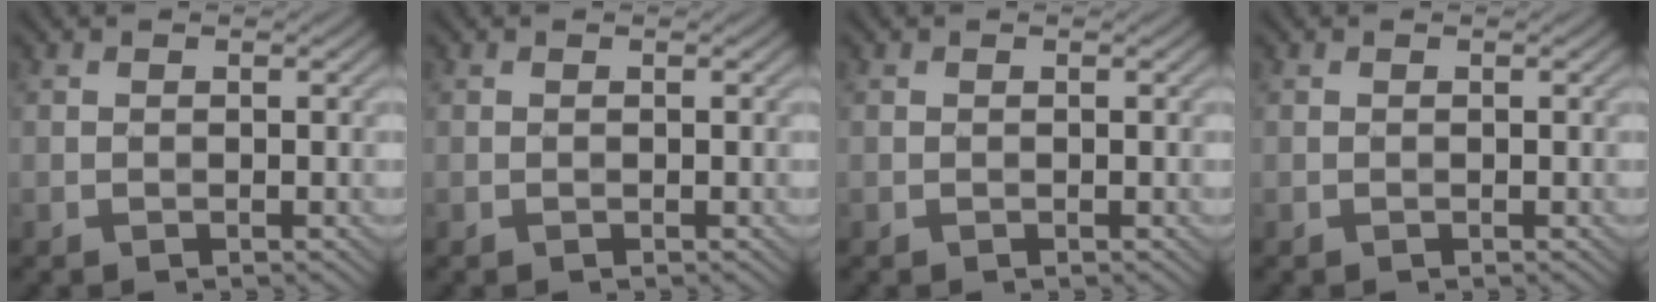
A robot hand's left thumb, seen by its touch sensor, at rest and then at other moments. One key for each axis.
{"total": 0.0}
{"total": 0.0}
{"total": 0.0}